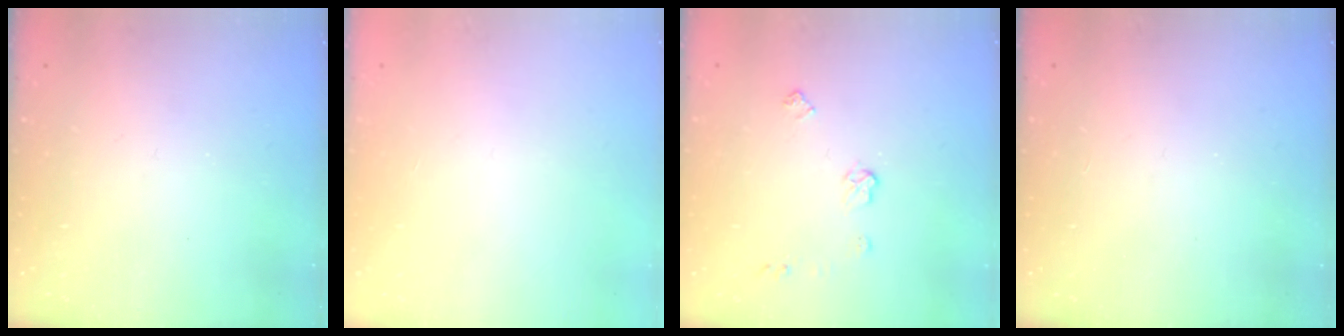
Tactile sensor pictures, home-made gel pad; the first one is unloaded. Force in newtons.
{"total": 0.0}
{"total": 5.3, "press": 5.3, "slide": 0.6}
{"total": 0.0}